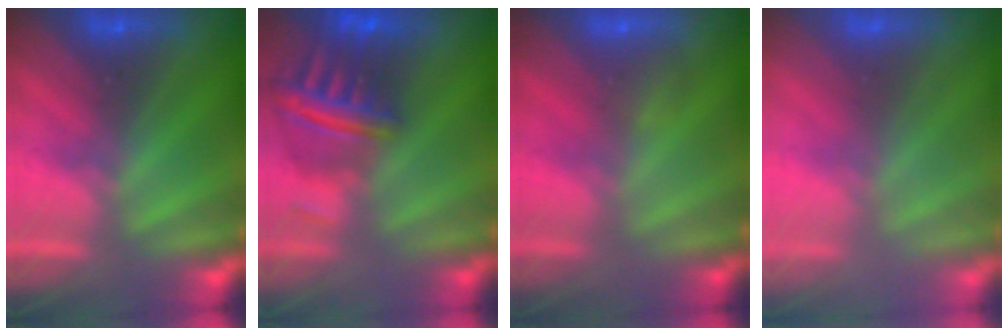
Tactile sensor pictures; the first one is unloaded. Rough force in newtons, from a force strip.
{"total": 7.1}
{"total": 2.6}
{"total": 3.4}